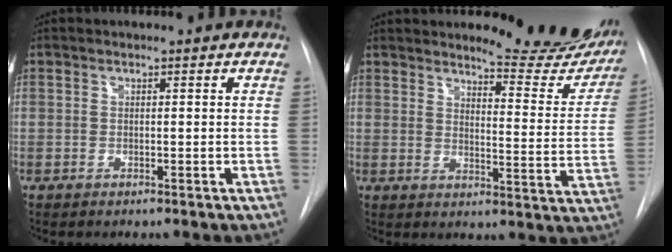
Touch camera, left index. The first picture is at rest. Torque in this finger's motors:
{"motor_torque": [0.64, -0.90, 0.28, 0.02]}